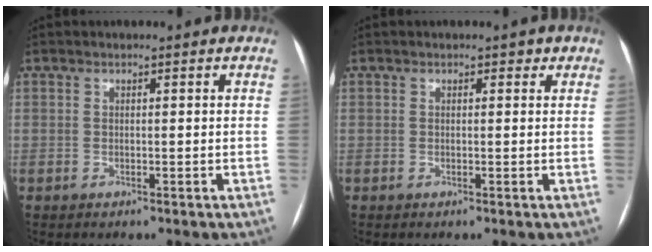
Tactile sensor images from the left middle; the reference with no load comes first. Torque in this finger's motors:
{"motor_torque": [0.19, -0.19, -0.01, 0.00]}